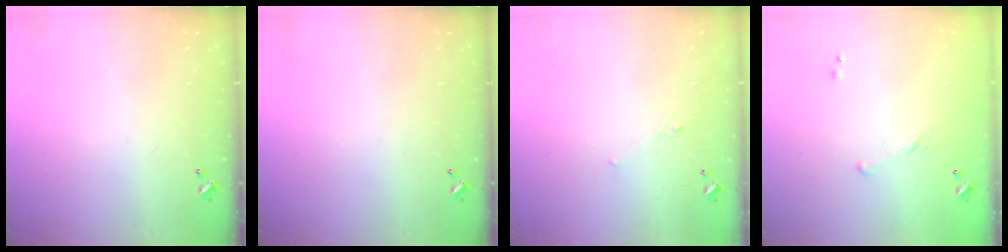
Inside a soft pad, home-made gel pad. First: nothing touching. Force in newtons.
{"total": 0.0}
{"total": 0.7, "press": 0.2, "slide": 0.6}
{"total": 5.4, "press": 5.3, "slide": 1.0}